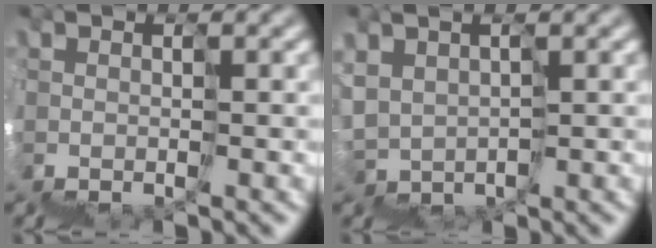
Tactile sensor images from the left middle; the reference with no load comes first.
{"total": 1.2, "force": [0.4, 1.1, 0.3], "torque": [-0.013, 0.008, 0.004]}